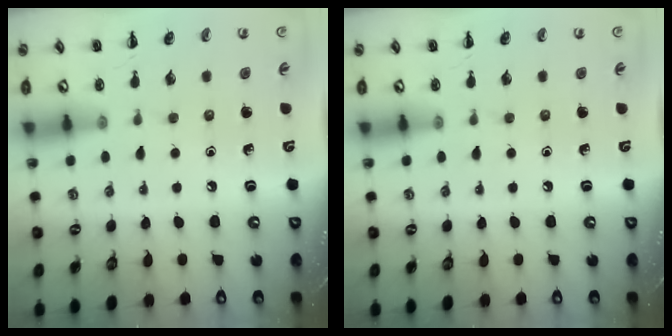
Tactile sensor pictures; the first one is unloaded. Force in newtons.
{"total": 0.0}